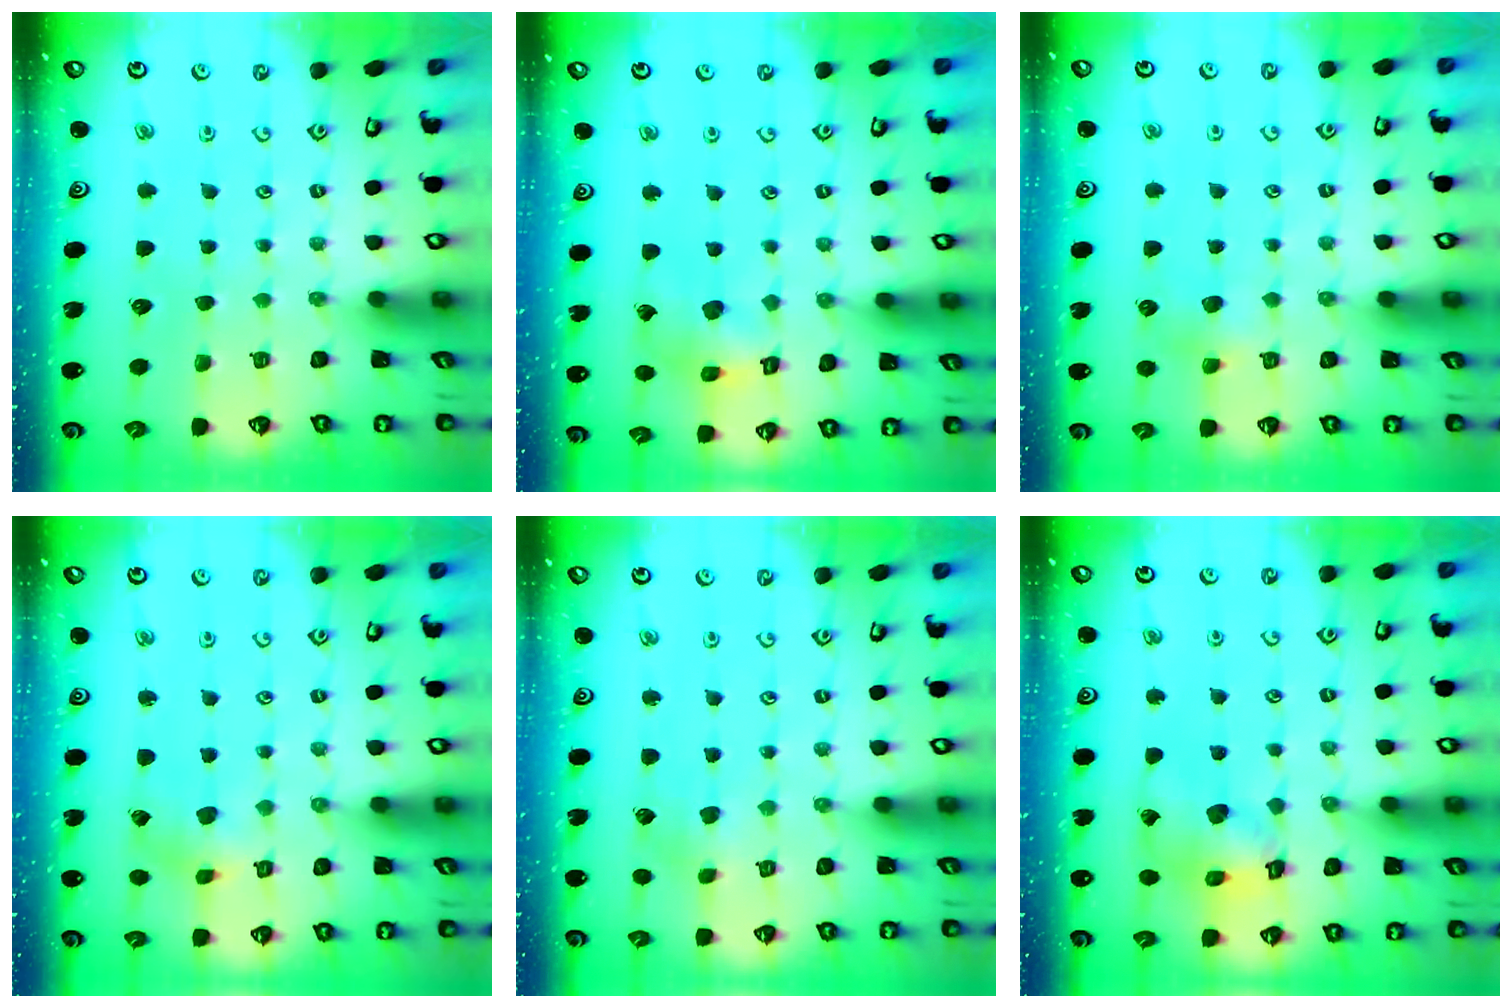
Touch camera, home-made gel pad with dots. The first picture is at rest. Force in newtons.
{"total": 10.1, "press": 10.1, "slide": 1.1}
{"total": 4.2, "press": 4.2, "slide": 0.4}
{"total": 2.5, "press": 2.5, "slide": 0.4}
{"total": 2.7, "press": 2.7, "slide": 0.3}
{"total": 13.1, "press": 13.0, "slide": 1.5}